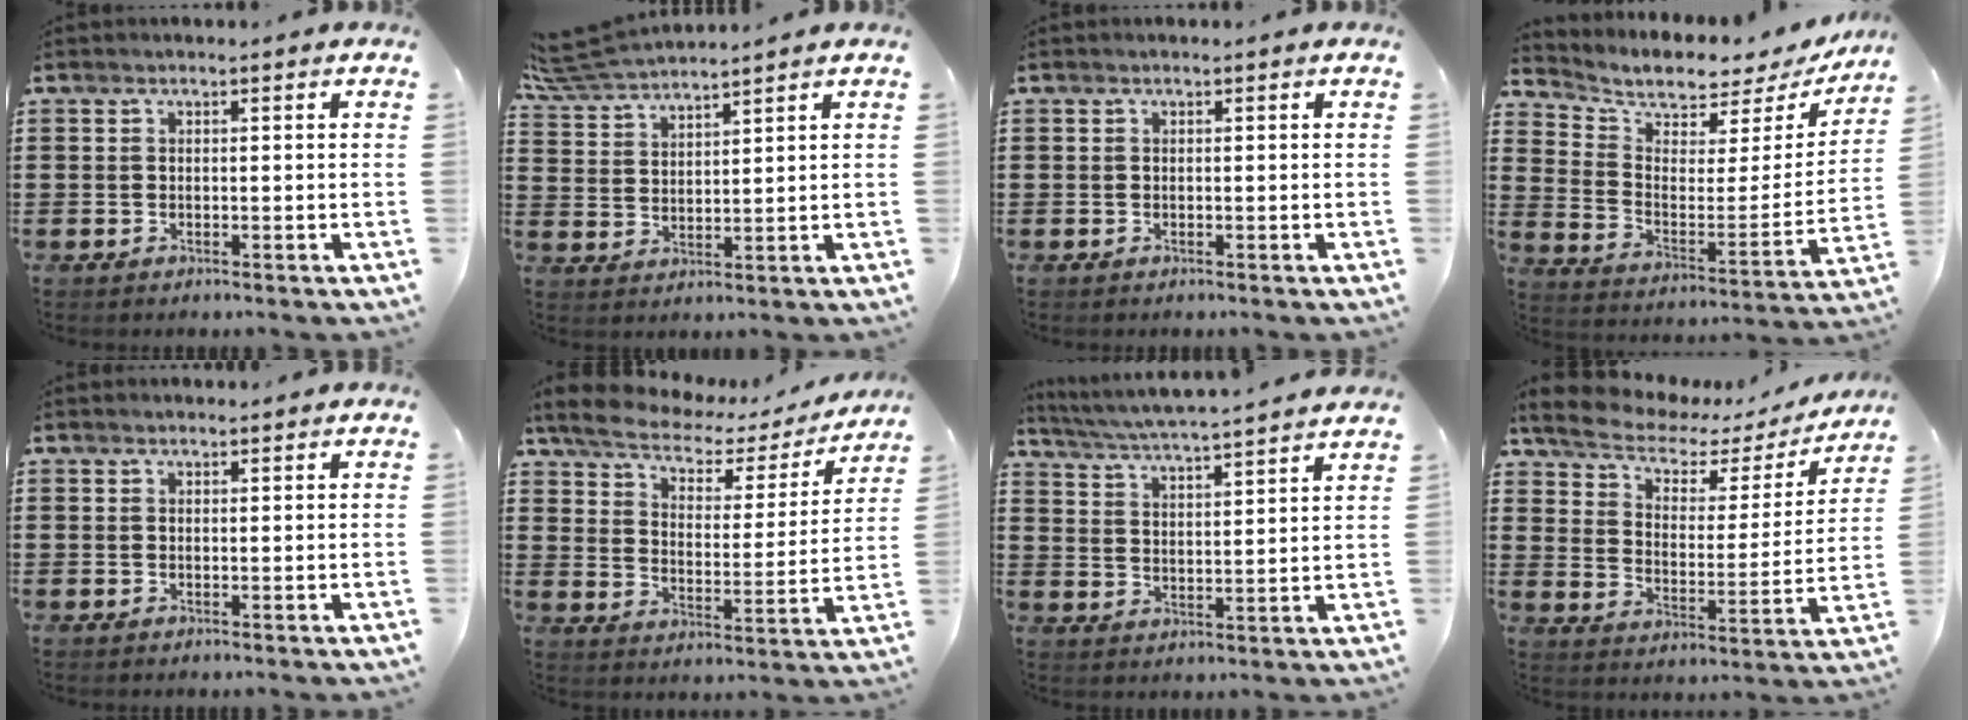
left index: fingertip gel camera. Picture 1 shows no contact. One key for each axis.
{"total": 5.7, "fx": 5.5, "fy": 0.2, "fz": 1.3, "tx": -0.050, "ty": -0.022, "tz": 0.100}
{"total": 0.0}
{"total": 5.1, "fx": 4.8, "fy": 1.5, "fz": 0.7, "tx": -0.042, "ty": -0.051, "tz": 0.078}
{"total": 0.6, "fx": 0.6, "fy": 0.1, "fz": 0.0, "tx": -0.002, "ty": 0.000, "tz": 0.013}
{"total": 5.3, "fx": 4.0, "fy": 2.1, "fz": 2.6, "tx": -0.074, "ty": -0.021, "tz": 0.065}
{"total": 4.6, "fx": 4.4, "fy": -0.7, "fz": 1.2, "tx": -0.046, "ty": -0.036, "tz": 0.070}
{"total": 5.6, "fx": 4.1, "fy": 2.5, "fz": 2.8, "tx": -0.076, "ty": -0.020, "tz": 0.066}